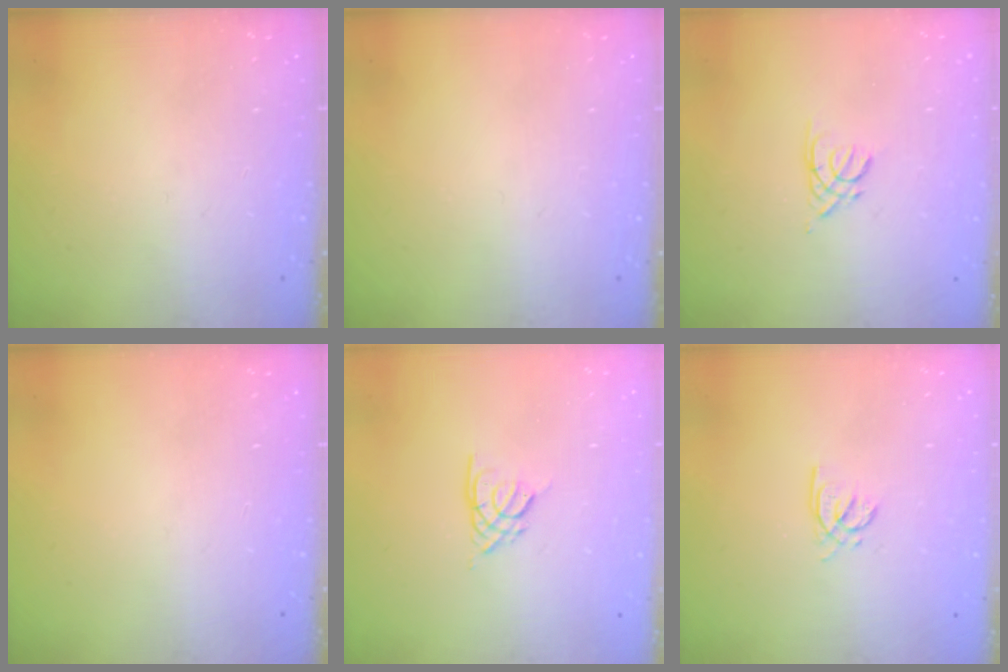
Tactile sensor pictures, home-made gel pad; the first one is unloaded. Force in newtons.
{"total": 0.0}
{"total": 2.2, "press": 2.2, "slide": 0.4}
{"total": 0.0}
{"total": 2.6, "press": 2.6, "slide": 0.6}
{"total": 2.2, "press": 2.2, "slide": 0.2}